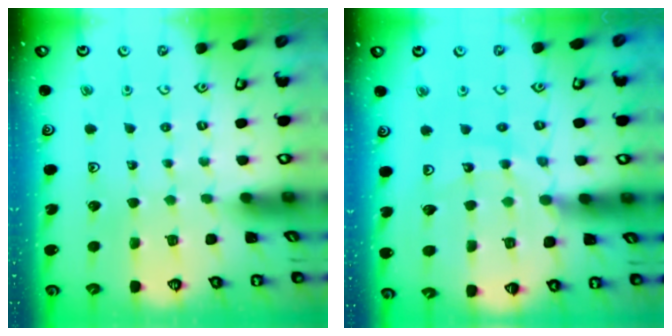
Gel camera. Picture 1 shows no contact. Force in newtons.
{"total": 12.6, "press": 12.5, "slide": 1.6}